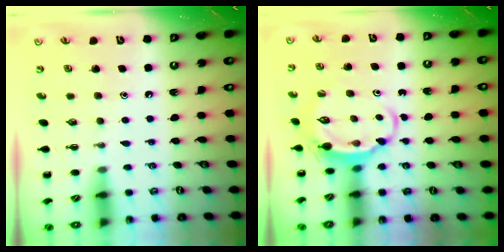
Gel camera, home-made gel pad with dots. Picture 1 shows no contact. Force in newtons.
{"total": 5.7, "press": 5.6, "slide": 1.3}